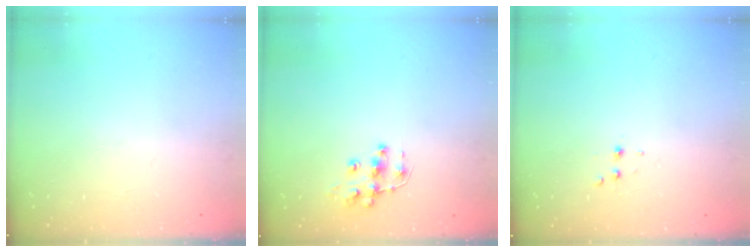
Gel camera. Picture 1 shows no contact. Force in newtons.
{"total": 9.8, "press": 9.7, "slide": 0.5}
{"total": 2.5, "press": 2.4, "slide": 0.5}